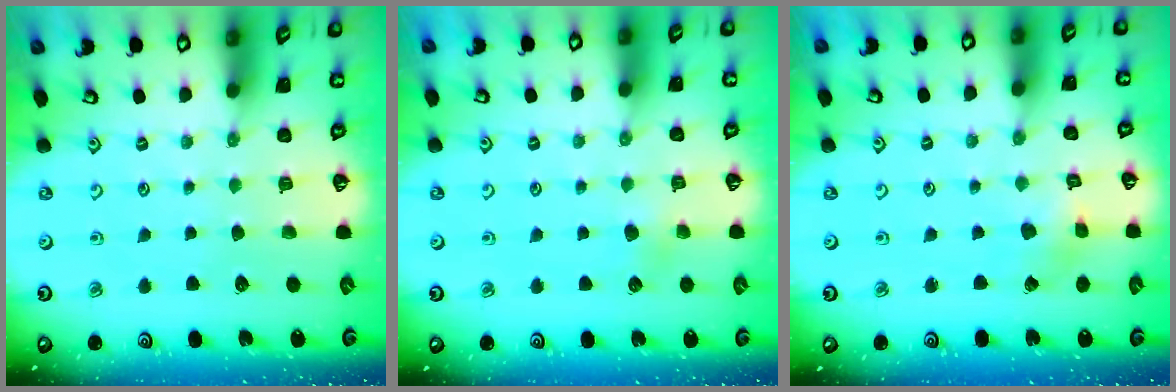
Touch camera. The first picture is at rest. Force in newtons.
{"total": 2.6, "press": 2.6, "slide": 0.5}
{"total": 2.3, "press": 2.3, "slide": 0.1}